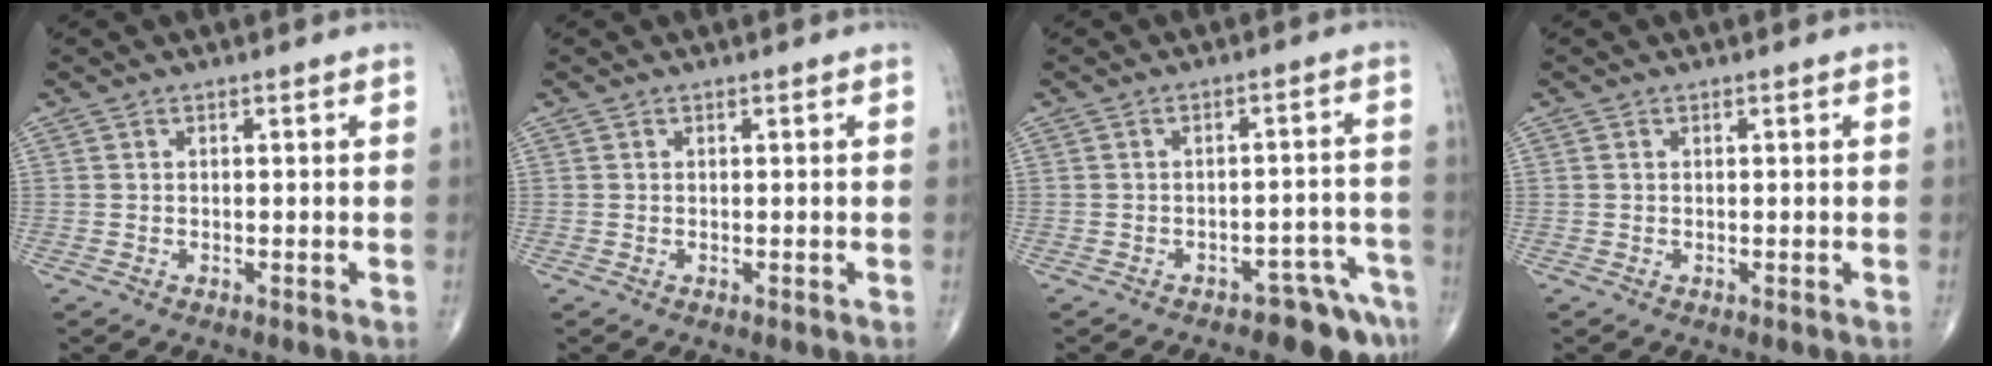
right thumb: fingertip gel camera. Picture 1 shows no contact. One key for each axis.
{"total": 0.0}
{"total": 7.7, "fx": -5.8, "fy": 3.0, "fz": 4.1, "tx": -0.027, "ty": 0.055, "tz": -0.075}
{"total": 0.0}